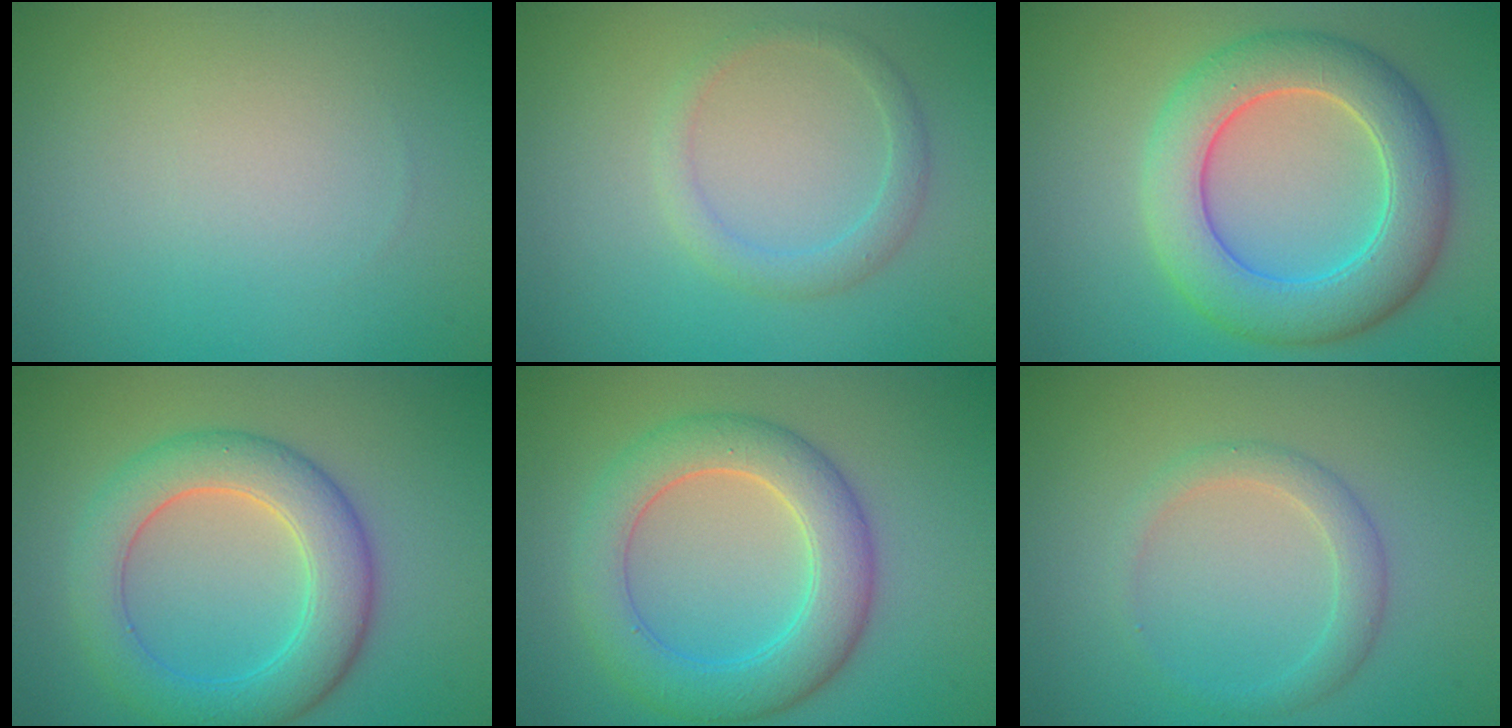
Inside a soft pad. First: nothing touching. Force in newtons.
{"total": 1.9, "press": 1.9, "slide": 0.1}
{"total": 7.5, "press": 7.5, "slide": 0.3}
{"total": 6.2, "press": 6.2, "slide": 0.1}
{"total": 6.1, "press": 6.1, "slide": 0.4}
{"total": 2.1, "press": 2.1, "slide": 0.1}